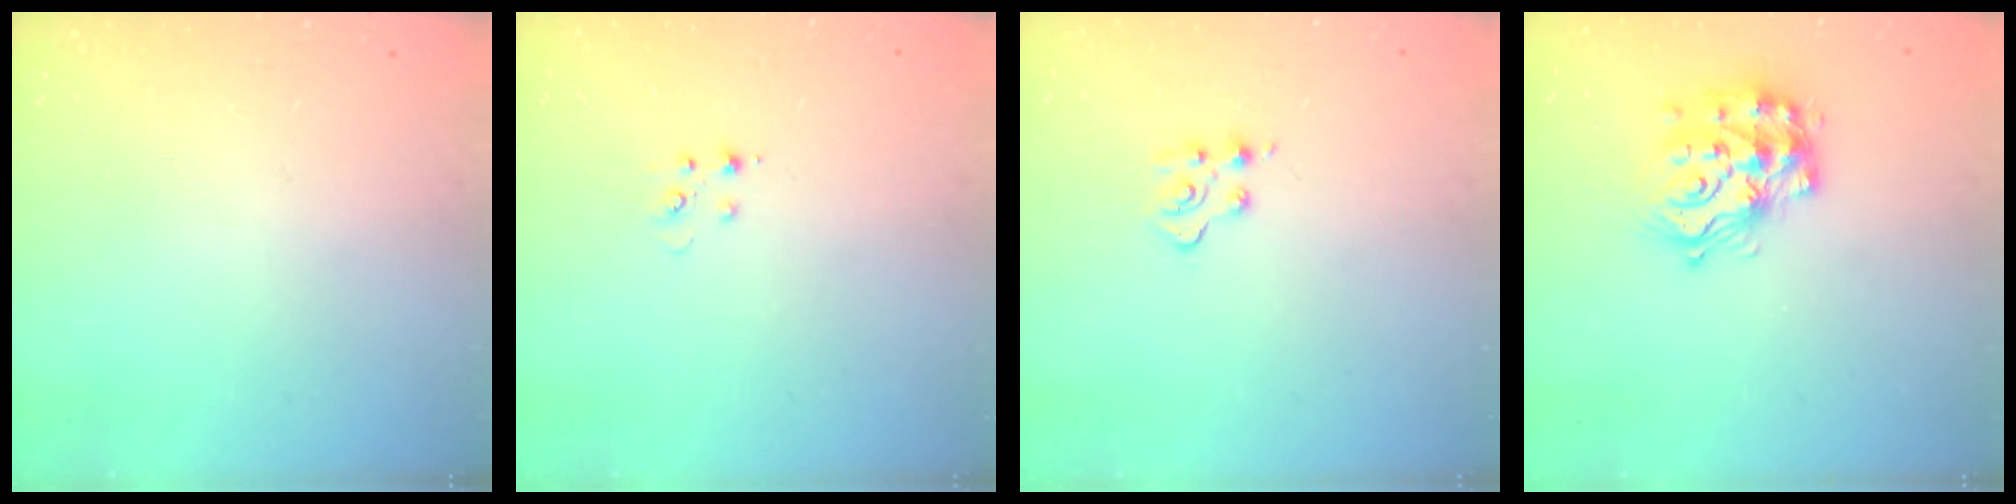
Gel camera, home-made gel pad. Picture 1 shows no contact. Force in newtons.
{"total": 3.8, "press": 3.8, "slide": 0.5}
{"total": 4.2, "press": 4.2, "slide": 0.4}
{"total": 17.9, "press": 17.9, "slide": 1.0}